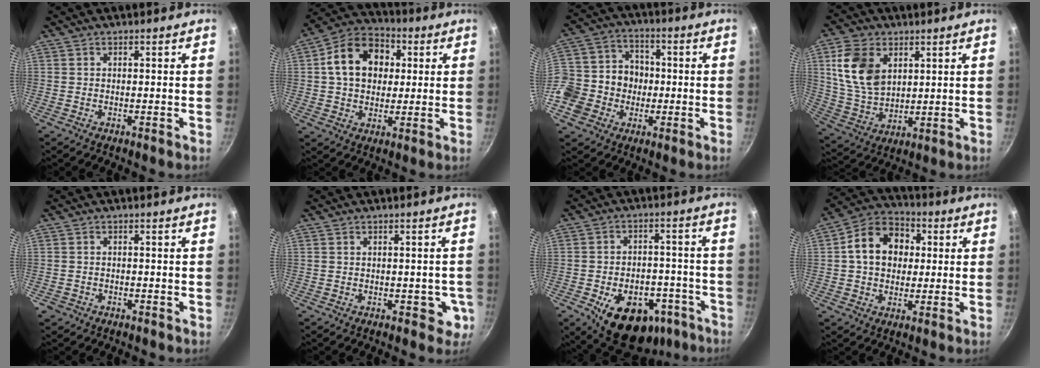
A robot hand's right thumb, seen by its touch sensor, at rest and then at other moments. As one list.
[{"total": 14.4, "force": [2.8, 11.0, 8.9], "torque": [-0.122, 0.023, 0.032]}, {"total": 15.4, "force": [-2.9, 13.5, 6.8], "torque": [-0.115, 0.038, -0.057]}, {"total": 13.1, "force": [4.3, 8.8, 8.8], "torque": [-0.150, -0.021, 0.095]}, {"total": 1.5, "force": [-0.8, 1.2, 0.5], "torque": [-0.016, 0.008, -0.007]}, {"total": 3.6, "force": [-0.8, 2.4, 2.6], "torque": [-0.001, 0.007, -0.009]}, {"total": 18.9, "force": [-9.5, 11.9, 11.3], "torque": [-0.121, 0.042, -0.122]}, {"total": 13.0, "force": [1.9, 10.2, 7.9], "torque": [-0.102, 0.023, 0.014]}]